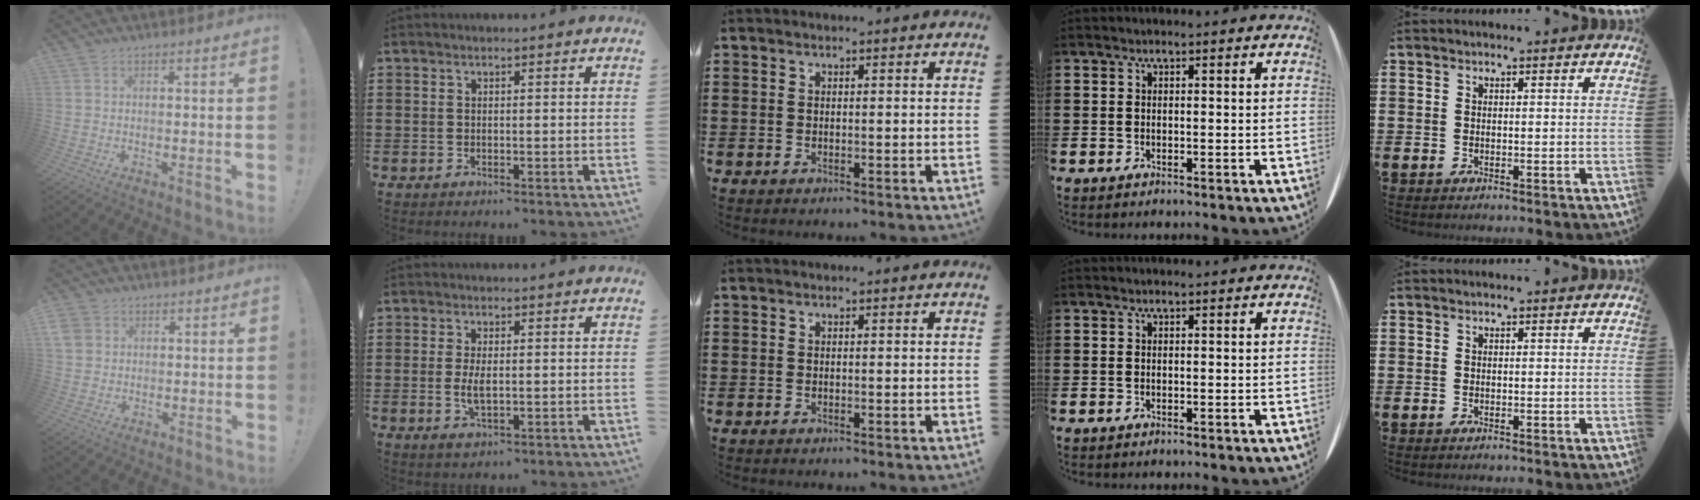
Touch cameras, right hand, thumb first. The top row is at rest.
{"thumb": {"total": 5.5, "force": [1.9, 4.9, 1.6], "torque": [-0.032, -0.005, 0.040]}, "index": {"total": 3.7, "force": [-0.3, 1.4, 3.4], "torque": [-0.078, -0.006, -0.010]}}